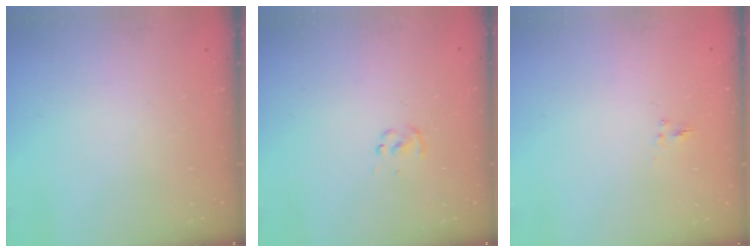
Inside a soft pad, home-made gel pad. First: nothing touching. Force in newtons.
{"total": 1.1, "press": 1.1, "slide": 0.2}
{"total": 1.0, "press": 0.8, "slide": 0.6}